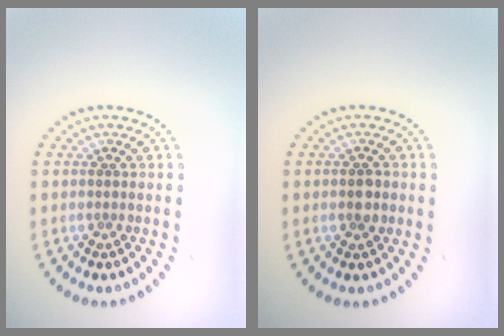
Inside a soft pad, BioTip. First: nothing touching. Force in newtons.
{"total": 1.7, "press": 1.7, "slide": 0.2}